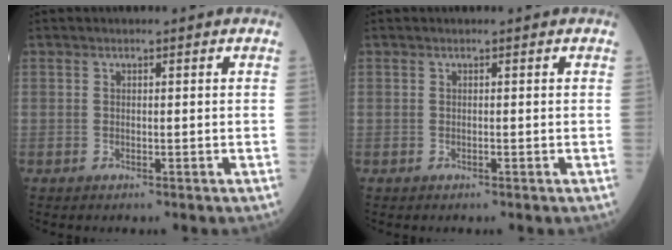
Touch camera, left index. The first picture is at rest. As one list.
[{"total": 0.0}]